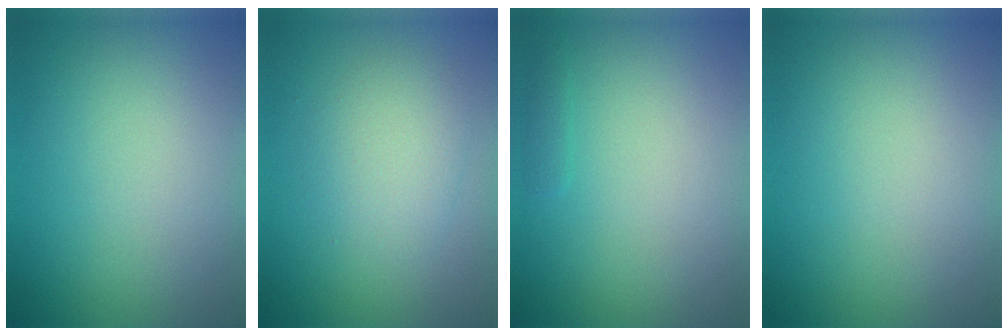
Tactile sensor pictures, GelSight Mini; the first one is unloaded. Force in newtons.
{"total": 2.9, "press": 2.9, "slide": 0.1}
{"total": 0.7, "press": 0.7, "slide": 0.1}
{"total": 0.0}